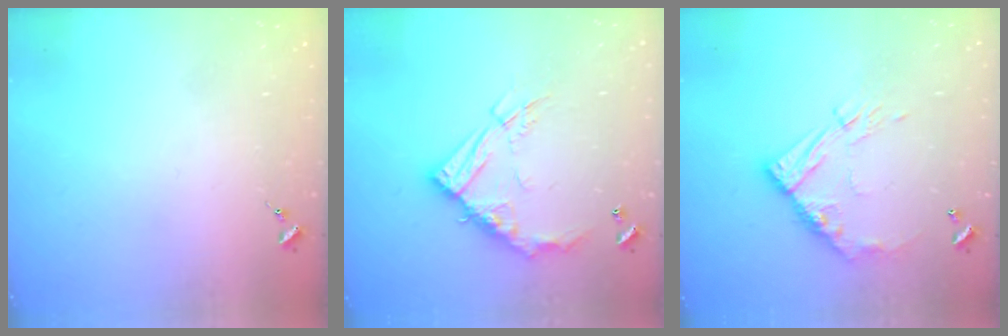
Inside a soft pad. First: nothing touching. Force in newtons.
{"total": 16.2, "press": 16.2, "slide": 1.4}
{"total": 12.9, "press": 12.9, "slide": 1.3}